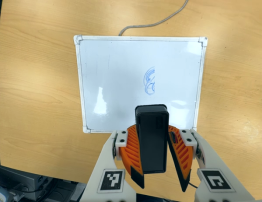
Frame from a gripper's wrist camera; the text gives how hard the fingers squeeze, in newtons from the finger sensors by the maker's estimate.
{"total": 8.9, "left": 9.6, "right": 8.2}